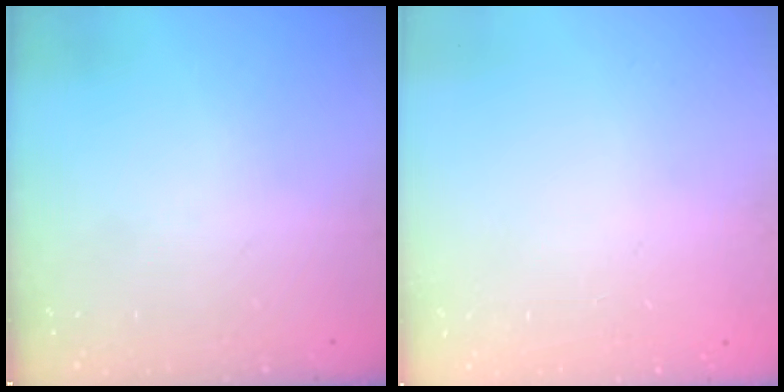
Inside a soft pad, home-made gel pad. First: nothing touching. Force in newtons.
{"total": 0.0}